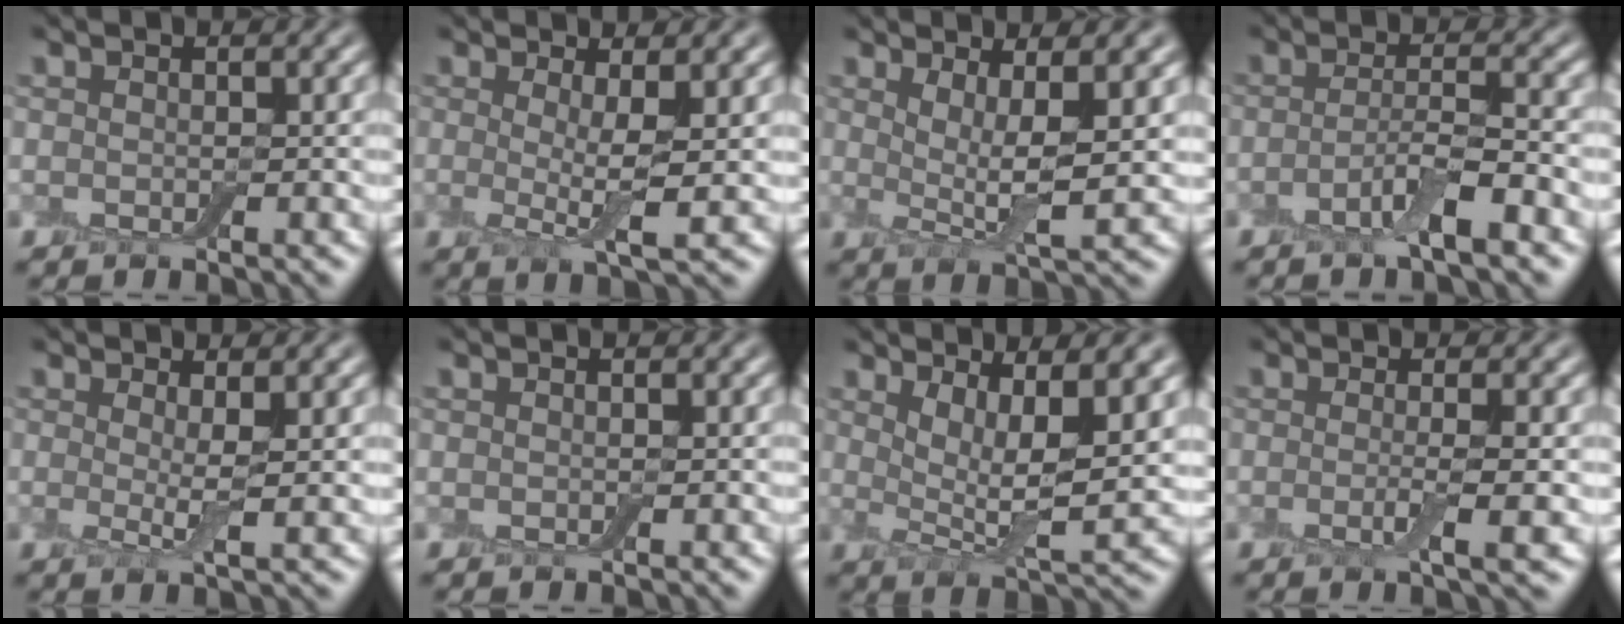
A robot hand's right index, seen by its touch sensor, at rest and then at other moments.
{"total": 3.6, "force": [0.5, 0.7, 3.4], "torque": [-0.055, -0.012, 0.008]}
{"total": 4.5, "force": [1.6, 0.9, 4.2], "torque": [-0.070, -0.006, 0.025]}
{"total": 3.8, "force": [-1.9, 0.6, 3.2], "torque": [-0.061, 0.006, -0.046]}
{"total": 2.4, "force": [0.6, 0.4, 2.3], "torque": [-0.045, -0.013, 0.008]}
{"total": 0.0}
{"total": 6.3, "force": [2.6, 1.8, 5.4], "torque": [-0.097, -0.011, 0.047]}
{"total": 2.6, "force": [-0.4, 0.5, 2.5], "torque": [-0.045, -0.009, -0.010]}